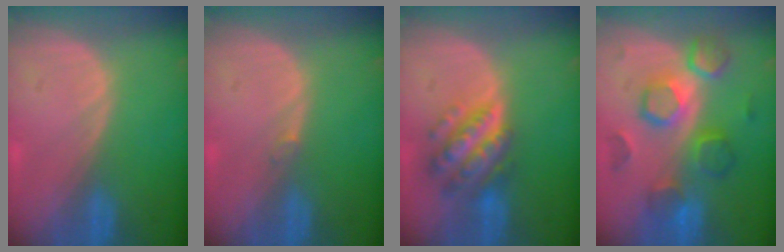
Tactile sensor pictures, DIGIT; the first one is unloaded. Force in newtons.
{"total": 0.6, "press": 0.5, "slide": 0.3}
{"total": 7.7, "press": 7.7, "slide": 0.4}
{"total": 9.1, "press": 9.1, "slide": 0.3}